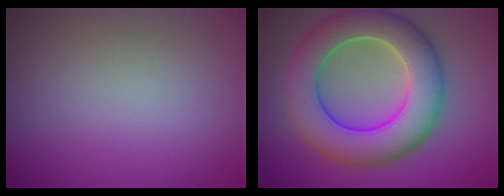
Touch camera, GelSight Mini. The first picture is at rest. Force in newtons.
{"total": 9.8, "press": 9.8, "slide": 0.4}